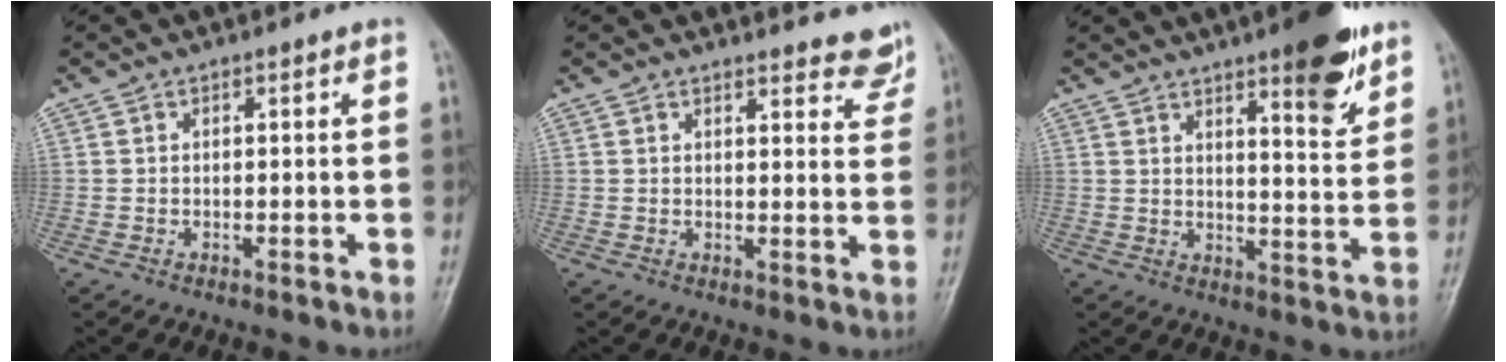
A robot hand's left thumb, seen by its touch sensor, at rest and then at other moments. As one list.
[{"total": 6.6, "force": [6.3, 1.7, 0.9], "torque": [0.022, -0.042, 0.054]}, {"total": 11.3, "force": [7.2, 2.7, 8.4], "torque": [-0.095, -0.043, 0.098]}]